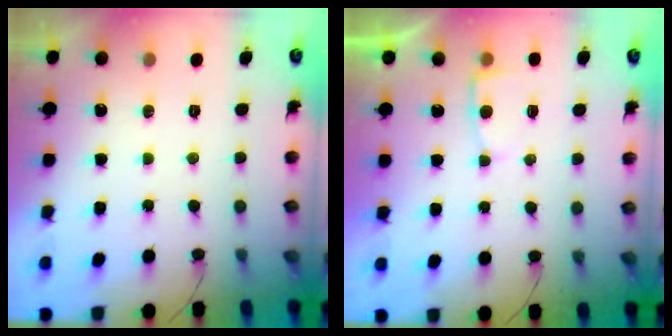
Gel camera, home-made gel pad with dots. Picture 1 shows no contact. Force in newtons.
{"total": 3.5, "press": 3.5, "slide": 0.3}